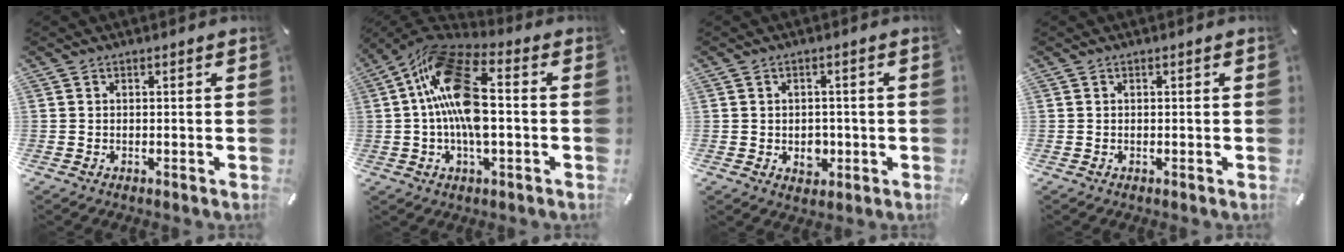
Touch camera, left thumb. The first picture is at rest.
{"total": 17.1, "force": [-0.5, 8.4, 14.8], "torque": [-0.298, 0.009, -0.009]}
{"total": 4.5, "force": [-0.7, 3.7, 2.5], "torque": [-0.018, -0.004, -0.014]}
{"total": 0.0}